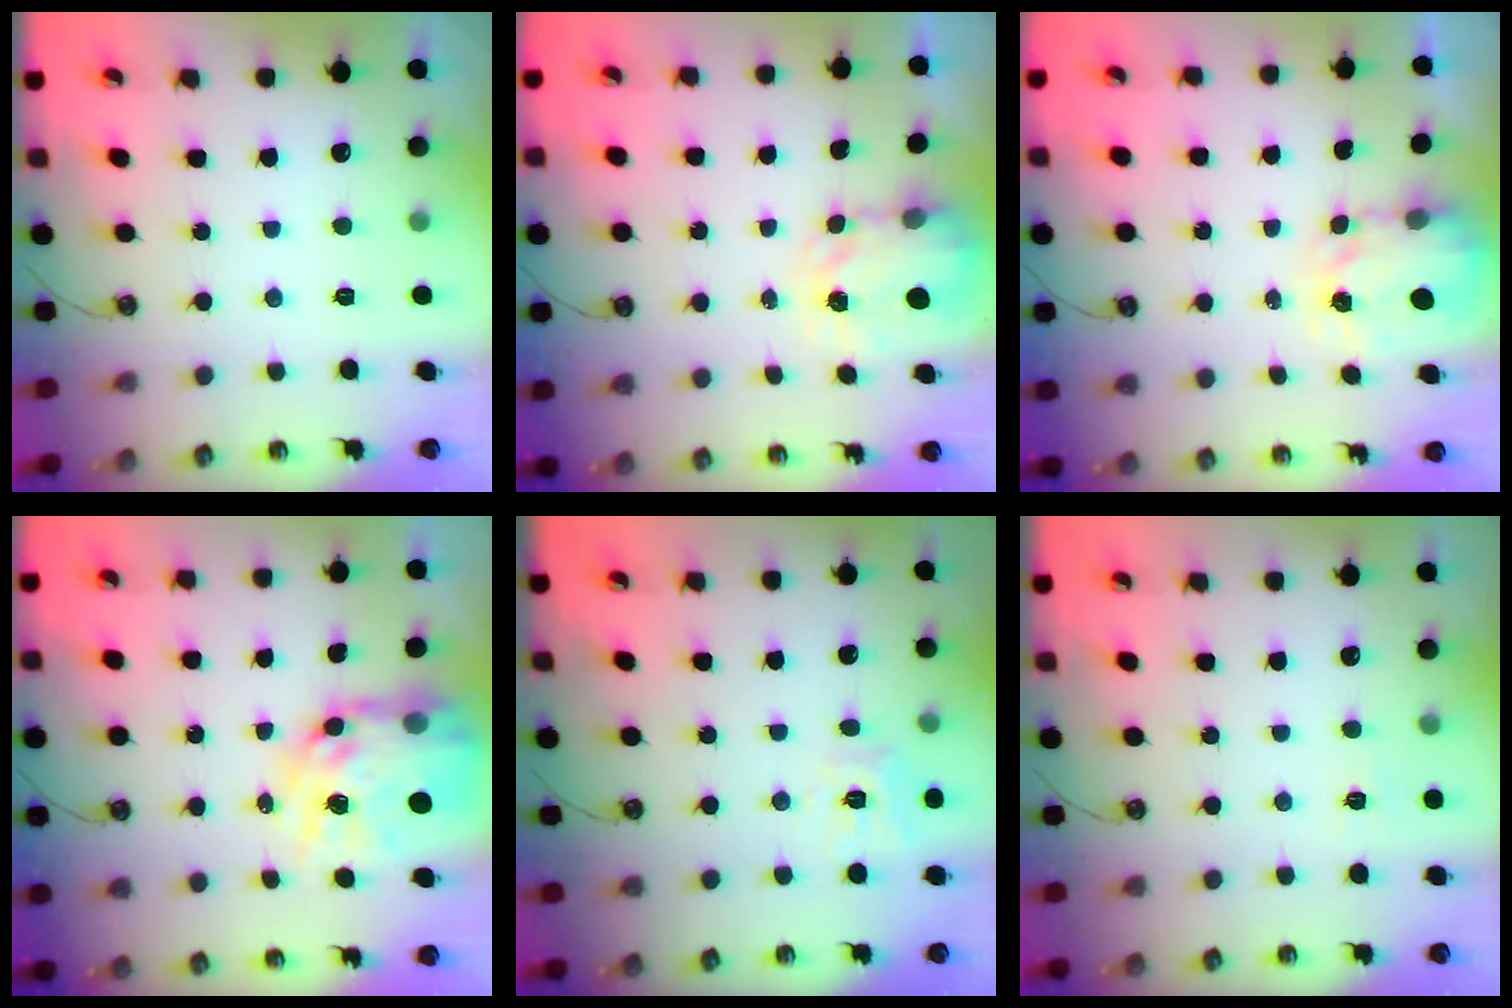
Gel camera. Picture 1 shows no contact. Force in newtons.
{"total": 3.5, "press": 3.5, "slide": 0.6}
{"total": 3.3, "press": 3.3, "slide": 0.4}
{"total": 19.2, "press": 19.2, "slide": 1.5}
{"total": 8.8, "press": 8.8, "slide": 0.8}
{"total": 4.1, "press": 4.0, "slide": 0.4}